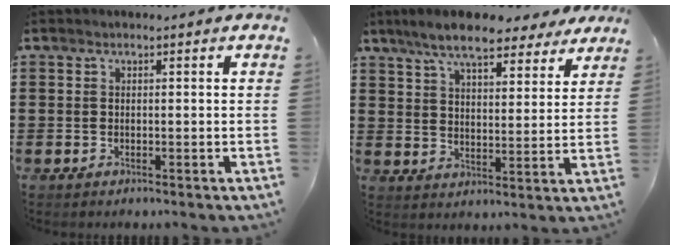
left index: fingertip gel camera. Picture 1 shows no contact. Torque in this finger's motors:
{"motor_torque": [2.14, 0.00, 0.75, 0.21]}